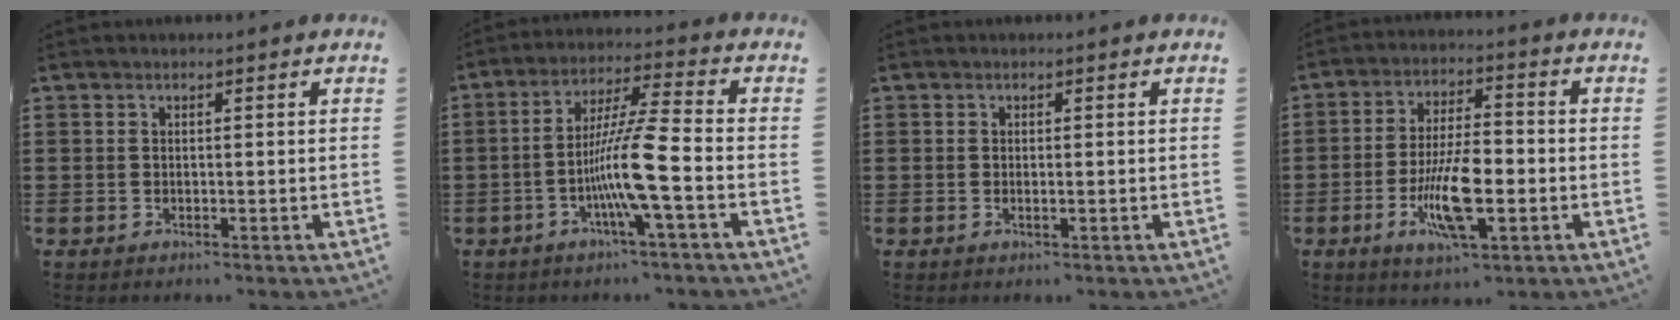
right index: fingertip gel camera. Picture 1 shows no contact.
{"total": 10.2, "force": [-3.4, -0.2, 9.7], "torque": [-0.193, -0.012, -0.070]}
{"total": 0.6, "force": [-0.1, 0.1, 0.5], "torque": [-0.010, -0.003, -0.002]}
{"total": 10.7, "force": [-2.9, 4.2, 9.4], "torque": [-0.177, -0.005, -0.052]}